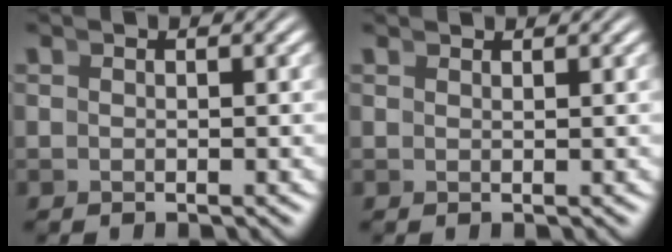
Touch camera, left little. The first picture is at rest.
{"total": 1.3, "force": [1.1, -0.6, -0.2], "torque": [0.019, 0.008, 0.021]}